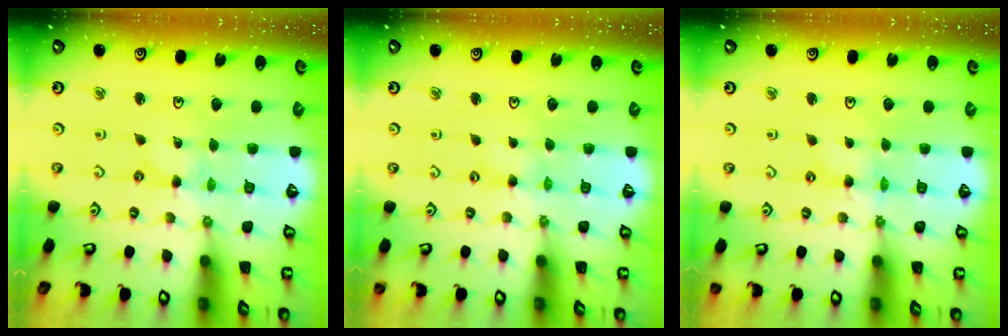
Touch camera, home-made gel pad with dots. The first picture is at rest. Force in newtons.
{"total": 1.3, "press": 1.2, "slide": 0.2}
{"total": 0.8, "press": 0.7, "slide": 0.2}